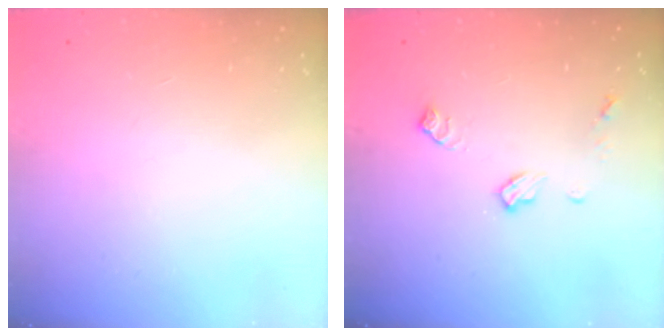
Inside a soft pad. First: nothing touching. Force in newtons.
{"total": 7.7, "press": 7.7, "slide": 0.3}